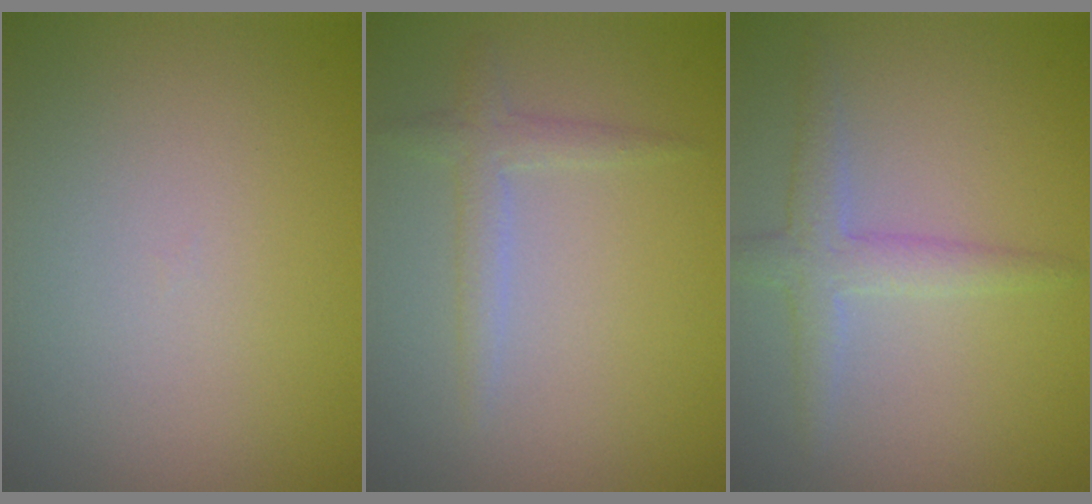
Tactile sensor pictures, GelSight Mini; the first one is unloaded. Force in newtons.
{"total": 1.7, "press": 1.7, "slide": 0.1}
{"total": 2.6, "press": 2.6, "slide": 0.0}